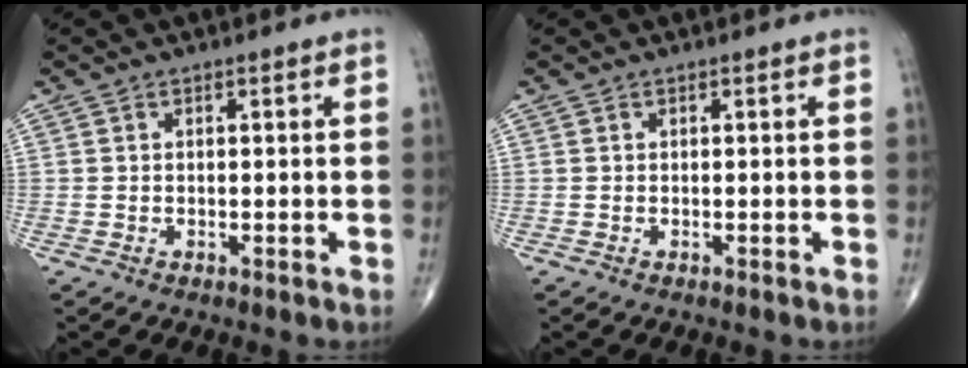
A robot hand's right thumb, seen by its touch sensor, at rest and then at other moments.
{"total": 0.0}